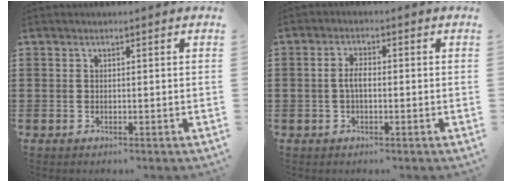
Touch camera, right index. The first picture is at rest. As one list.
[{"total": 2.7, "force": [-0.3, 1.1, 2.4], "torque": [-0.054, -0.001, -0.008]}]